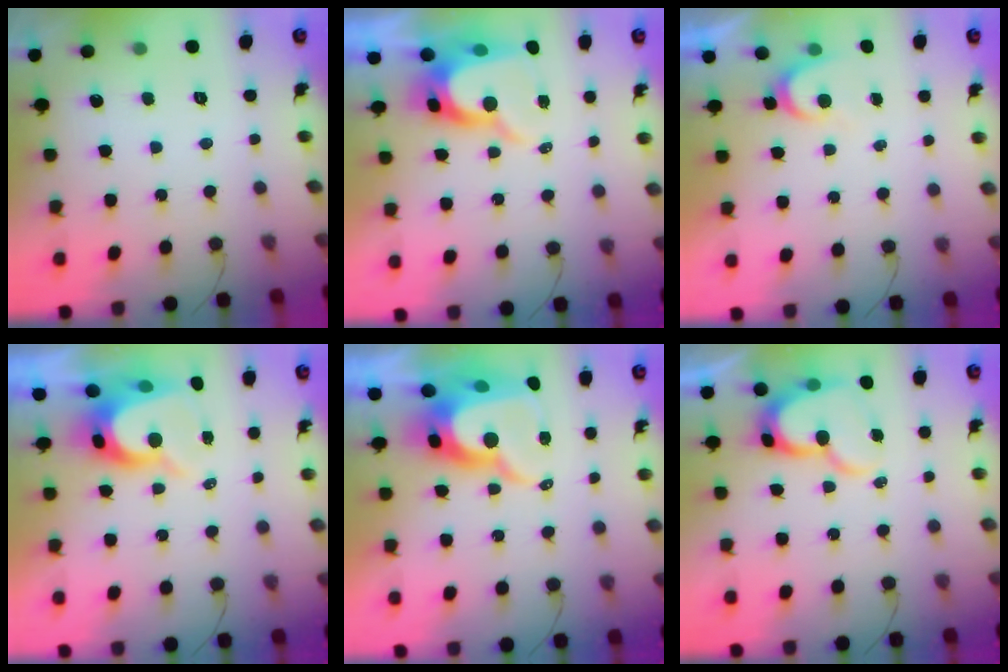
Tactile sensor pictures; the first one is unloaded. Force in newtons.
{"total": 10.5, "press": 10.5, "slide": 1.0}
{"total": 3.7, "press": 3.7, "slide": 0.4}
{"total": 8.0, "press": 8.0, "slide": 0.6}
{"total": 15.4, "press": 15.3, "slide": 1.4}
{"total": 13.8, "press": 13.7, "slide": 1.3}